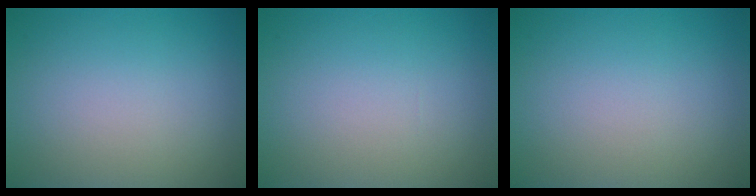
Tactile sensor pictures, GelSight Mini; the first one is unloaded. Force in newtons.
{"total": 0.0}
{"total": 0.0}